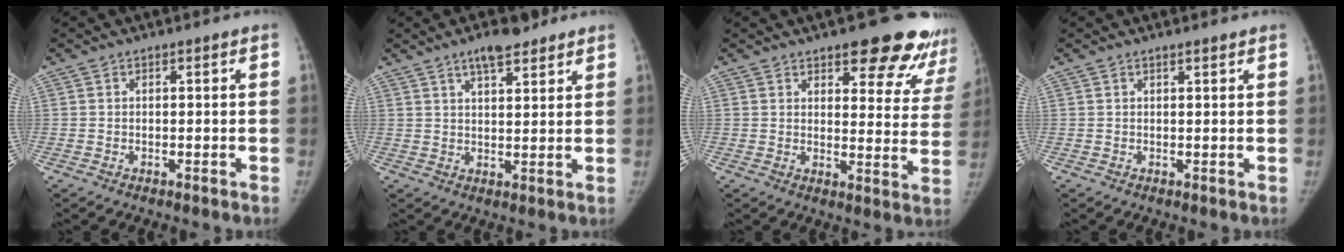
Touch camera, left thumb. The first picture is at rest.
{"total": 7.0, "force": [4.8, 2.5, 4.4], "torque": [-0.054, -0.023, 0.075]}
{"total": 17.3, "force": [12.7, 6.3, 9.8], "torque": [-0.070, -0.068, 0.142]}
{"total": 0.9, "force": [0.7, 0.1, 0.5], "torque": [-0.008, -0.004, 0.013]}